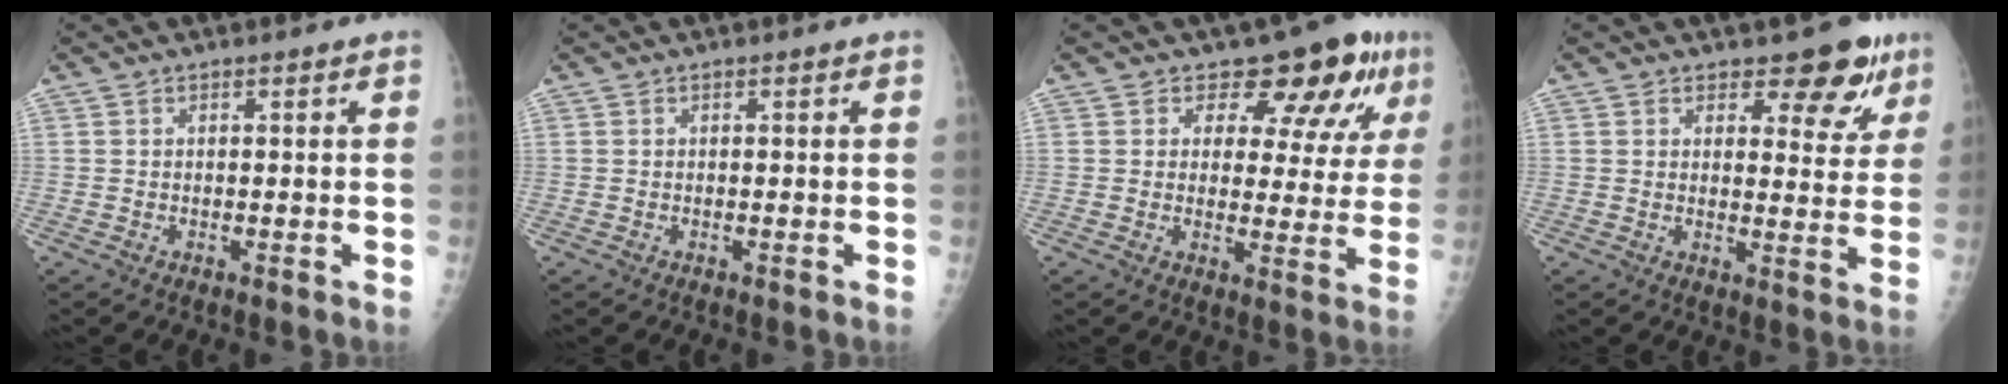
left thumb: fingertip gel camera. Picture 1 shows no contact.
{"total": 0.0}
{"total": 11.2, "force": [6.9, 6.1, 6.3], "torque": [-0.035, -0.036, 0.081]}
{"total": 8.2, "force": [5.9, 4.2, 3.8], "torque": [-0.012, -0.037, 0.068]}